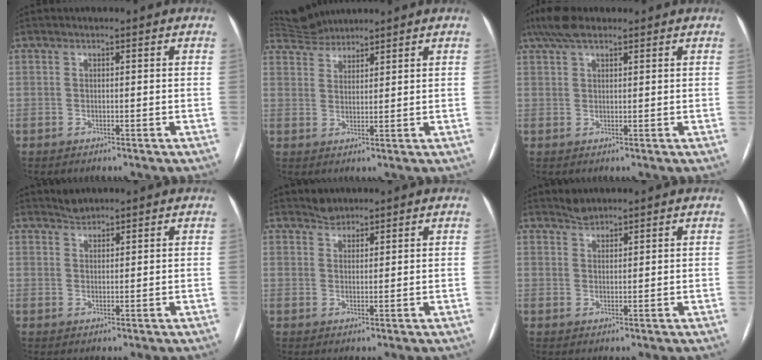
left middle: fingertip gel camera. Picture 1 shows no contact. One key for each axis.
{"total": 4.6, "fx": 4.6, "fy": 0.4, "fz": -0.2, "tx": -0.004, "ty": 0.025, "tz": 0.090}
{"total": 5.1, "fx": 3.7, "fy": 1.6, "fz": 3.1, "tx": -0.068, "ty": 0.029, "tz": 0.072}
{"total": 1.6, "fx": 1.6, "fy": 0.3, "fz": -0.1, "tx": -0.003, "ty": 0.007, "tz": 0.031}
{"total": 1.9, "fx": 1.8, "fy": 0.8, "fz": 0.0, "tx": 0.000, "ty": 0.006, "tz": 0.032}
{"total": 1.8, "fx": 1.7, "fy": 0.4, "fz": 0.0, "tx": -0.003, "ty": 0.006, "tz": 0.034}